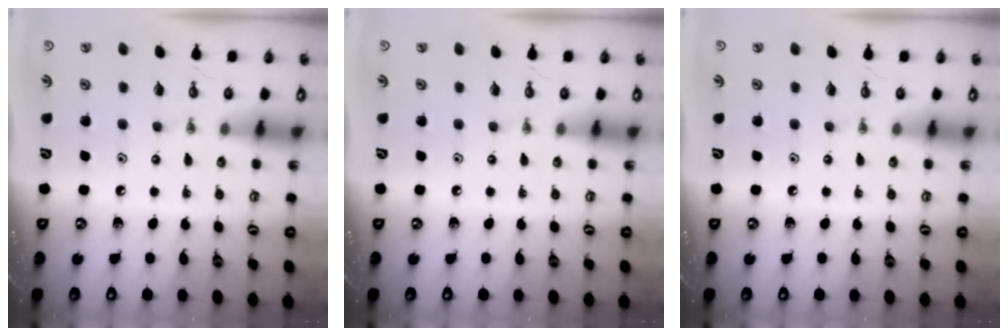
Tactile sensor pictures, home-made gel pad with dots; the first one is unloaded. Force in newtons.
{"total": 0.0}
{"total": 0.0}